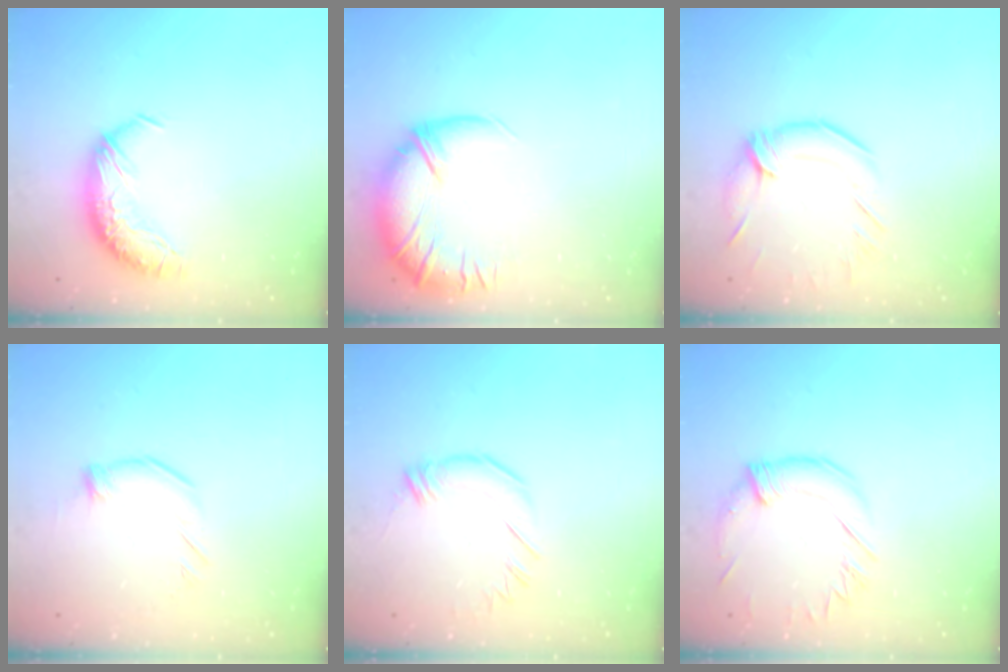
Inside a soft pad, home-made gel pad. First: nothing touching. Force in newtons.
{"total": 2.9, "press": 0.2, "slide": 2.9}
{"total": 1.4, "press": 0.8, "slide": 1.1}
{"total": 4.8, "press": 4.7, "slide": 0.5}
{"total": 2.5, "press": 2.4, "slide": 0.3}
{"total": 1.3, "press": 0.3, "slide": 1.3}